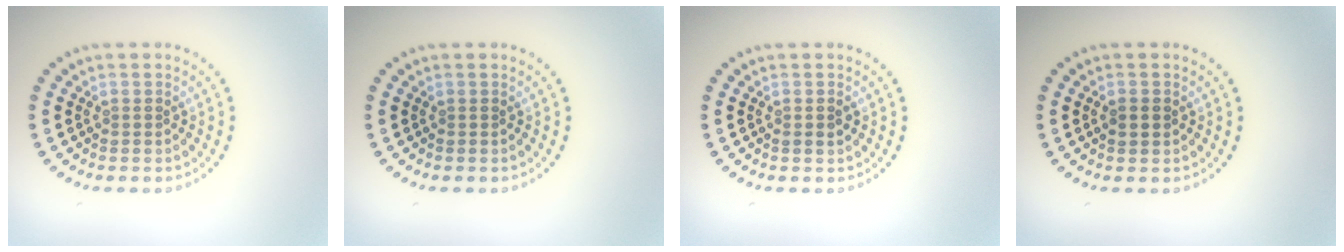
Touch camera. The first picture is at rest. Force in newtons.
{"total": 0.0}
{"total": 1.0, "press": 1.0, "slide": 0.3}
{"total": 1.9, "press": 1.9, "slide": 0.1}